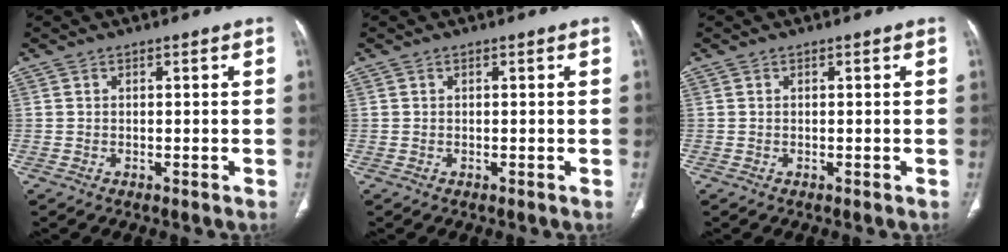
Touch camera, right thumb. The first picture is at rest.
{"total": 0.0}
{"total": 0.0}